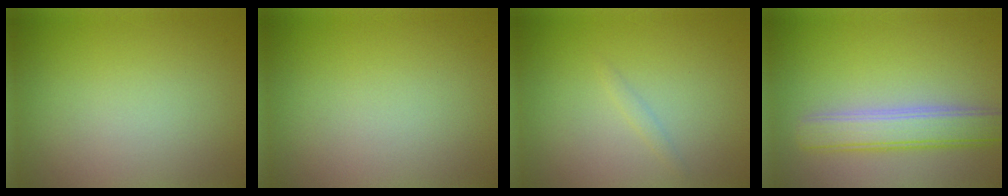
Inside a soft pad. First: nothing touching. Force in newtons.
{"total": 0.0}
{"total": 0.6, "press": 0.6, "slide": 0.0}
{"total": 4.2, "press": 4.2, "slide": 0.4}